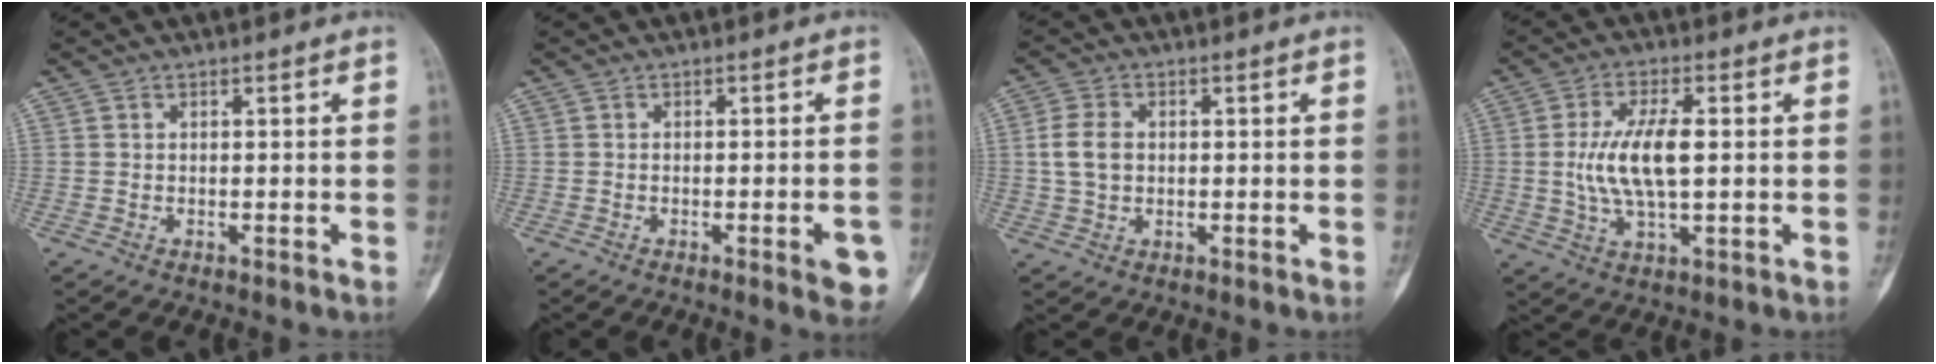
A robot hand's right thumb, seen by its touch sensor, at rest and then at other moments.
{"total": 4.8, "force": [-1.9, 1.1, 4.3], "torque": [-0.041, 0.005, -0.020]}
{"total": 5.6, "force": [0.5, 4.0, 3.9], "torque": [-0.080, 0.006, 0.010]}
{"total": 10.2, "force": [0.6, 3.9, 9.4], "torque": [-0.191, 0.001, 0.012]}